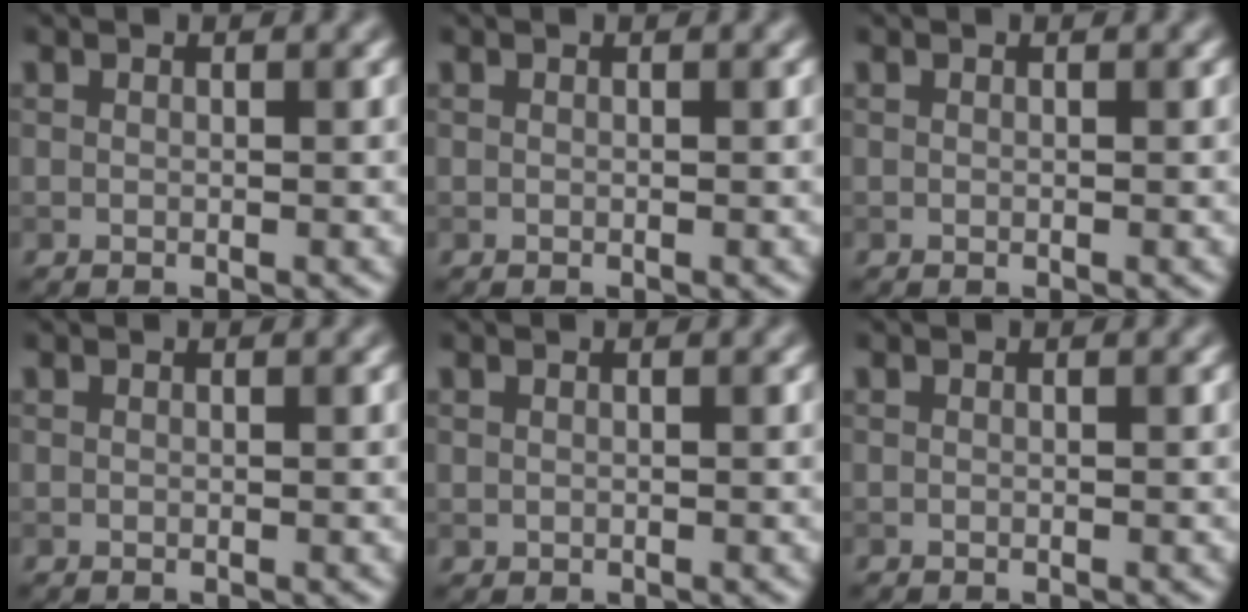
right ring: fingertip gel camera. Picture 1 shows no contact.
{"total": 0.0}
{"total": 0.0}
{"total": 0.0}
{"total": 0.0}
{"total": 0.0}